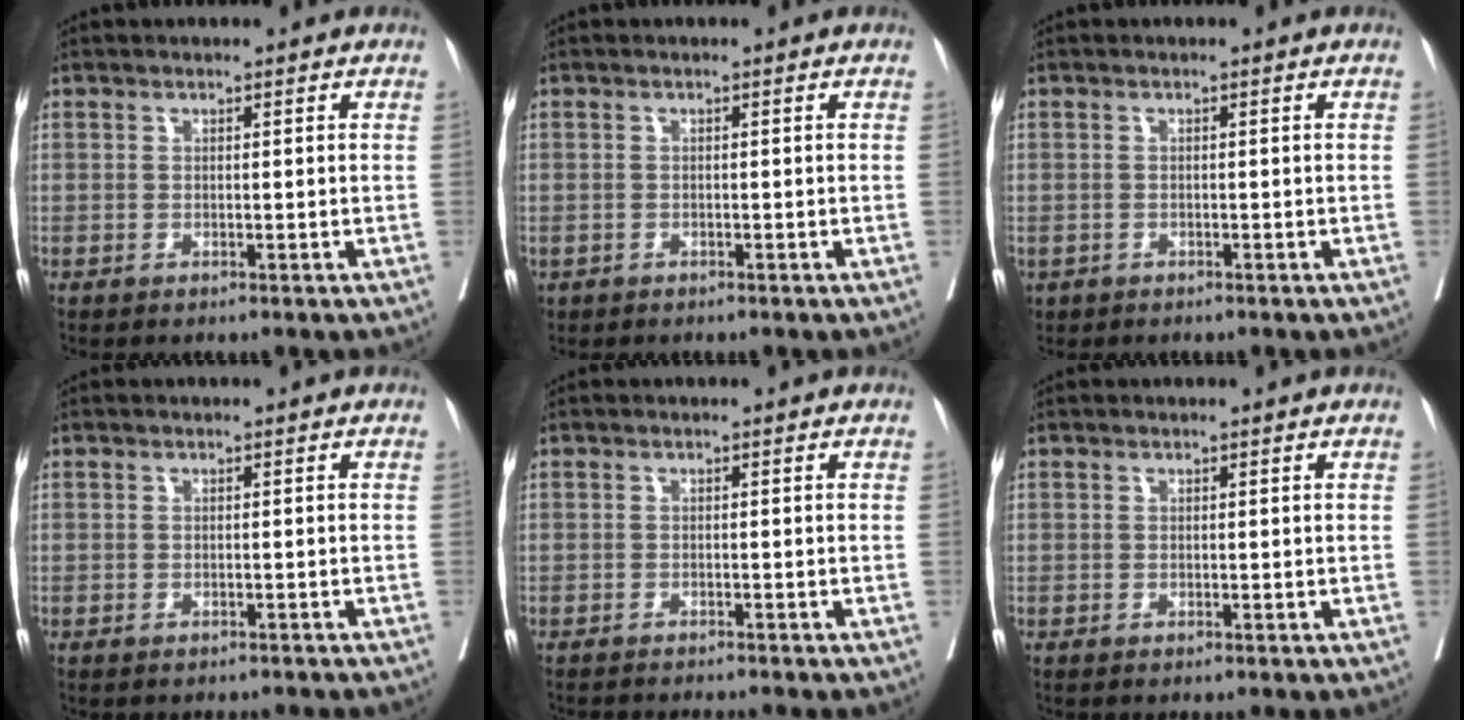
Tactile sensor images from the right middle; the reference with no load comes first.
{"total": 0.6, "force": [-0.4, 0.4, 0.2], "torque": [-0.007, 0.003, -0.007]}
{"total": 1.1, "force": [-0.7, 0.7, 0.4], "torque": [-0.010, 0.002, -0.010]}
{"total": 4.9, "force": [-4.6, 1.1, 1.5], "torque": [-0.019, -0.001, -0.053]}
{"total": 7.5, "force": [-7.0, 0.0, 2.8], "torque": [-0.020, -0.016, -0.094]}
{"total": 0.6, "force": [-0.5, -0.1, 0.3], "torque": [-0.004, 0.003, -0.006]}